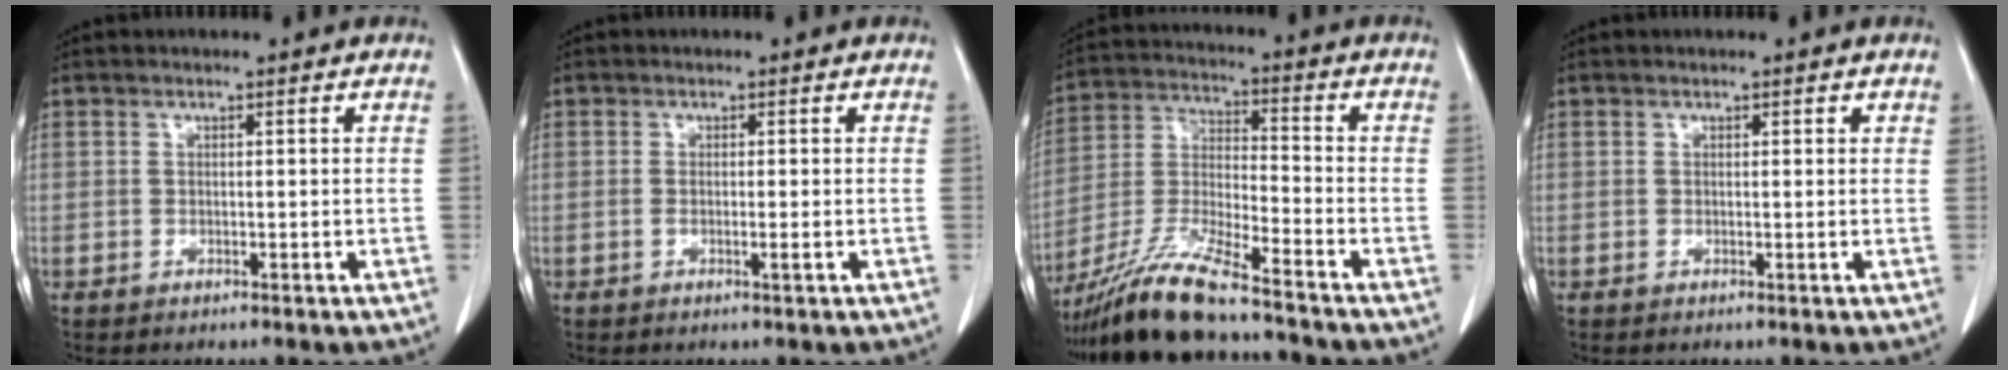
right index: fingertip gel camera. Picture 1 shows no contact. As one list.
[{"total": 1.3, "force": [-0.3, 0.0, 1.3], "torque": [-0.024, -0.003, -0.005]}, {"total": 13.3, "force": [-11.1, 0.5, 7.3], "torque": [-0.151, -0.023, -0.205]}, {"total": 0.5, "force": [0.4, 0.3, 0.2], "torque": [0.000, 0.000, 0.001]}]